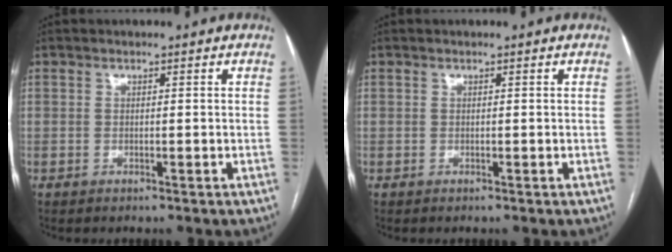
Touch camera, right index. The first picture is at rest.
{"total": 0.0}